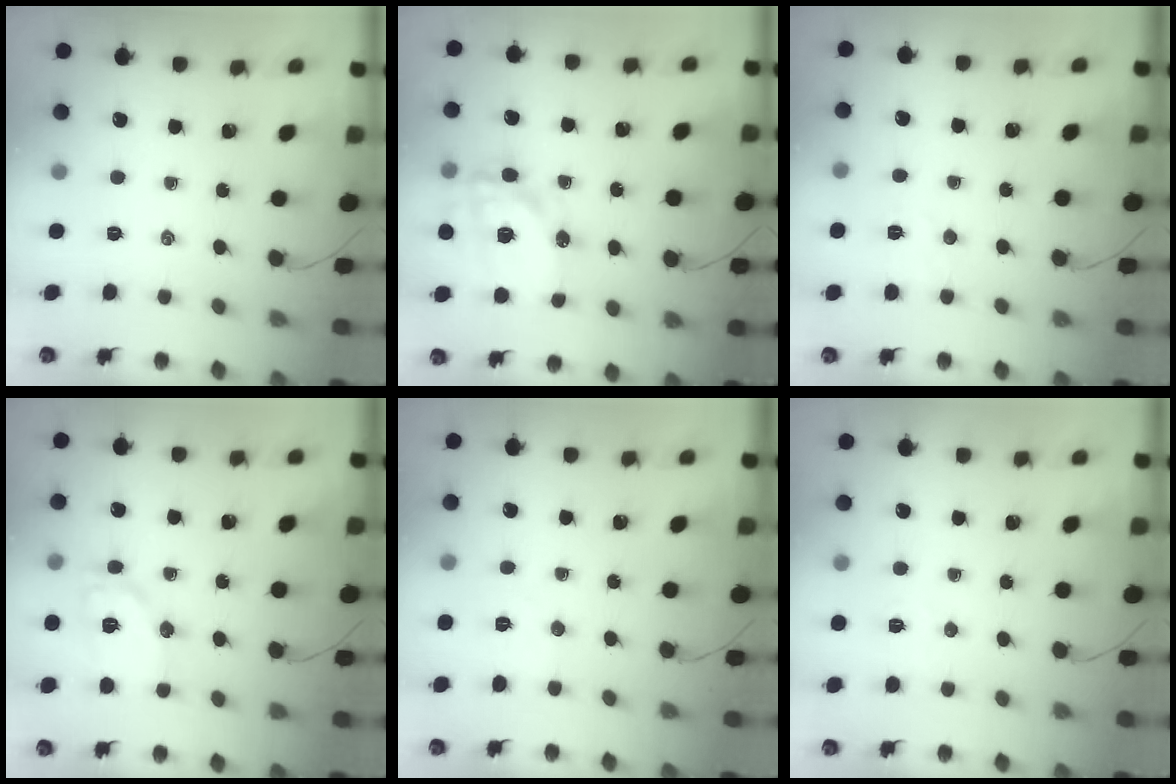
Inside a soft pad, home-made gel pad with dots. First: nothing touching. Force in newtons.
{"total": 17.2, "press": 16.8, "slide": 3.7}
{"total": 3.6, "press": 3.5, "slide": 1.0}
{"total": 10.5, "press": 10.5, "slide": 0.6}
{"total": 3.6, "press": 3.5, "slide": 0.8}
{"total": 3.9, "press": 3.8, "slide": 1.0}